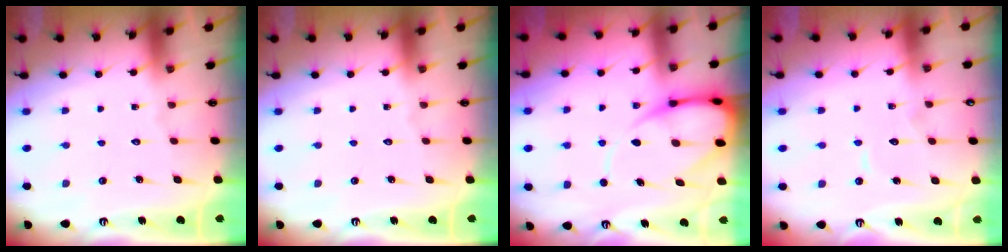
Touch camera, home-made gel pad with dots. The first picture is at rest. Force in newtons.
{"total": 0.0}
{"total": 11.1, "press": 11.0, "slide": 1.2}
{"total": 5.1, "press": 5.1, "slide": 0.5}